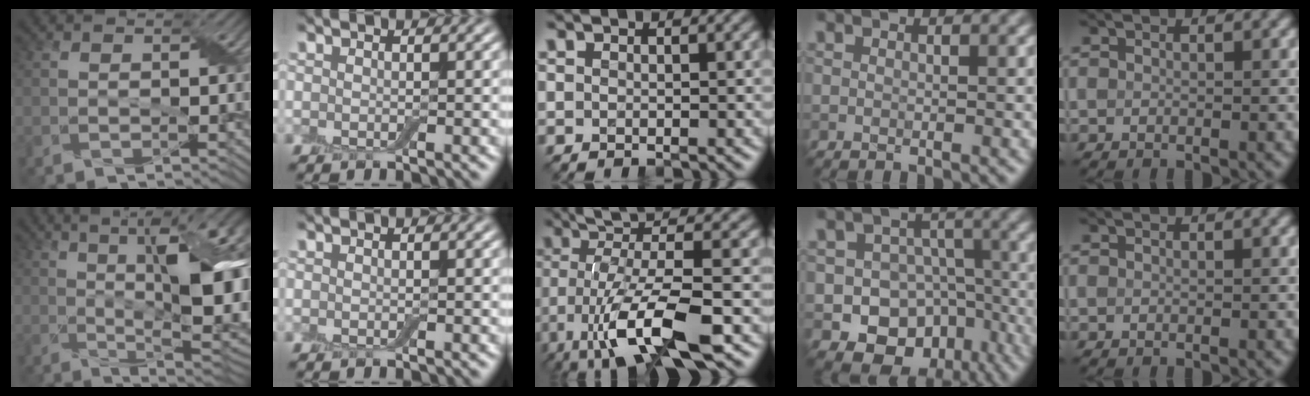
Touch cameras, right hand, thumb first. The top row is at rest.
{"thumb": {"total": 18.0, "force": [4.0, 6.1, 16.4], "torque": [-0.233, 0.037, 0.065]}, "middle": {"total": 10.4, "force": [-3.1, 2.8, 9.5], "torque": [-0.164, 0.006, -0.059]}, "ring": {"total": 12.5, "force": [-5.6, 10.5, 3.8], "torque": [-0.039, -0.009, -0.093]}}